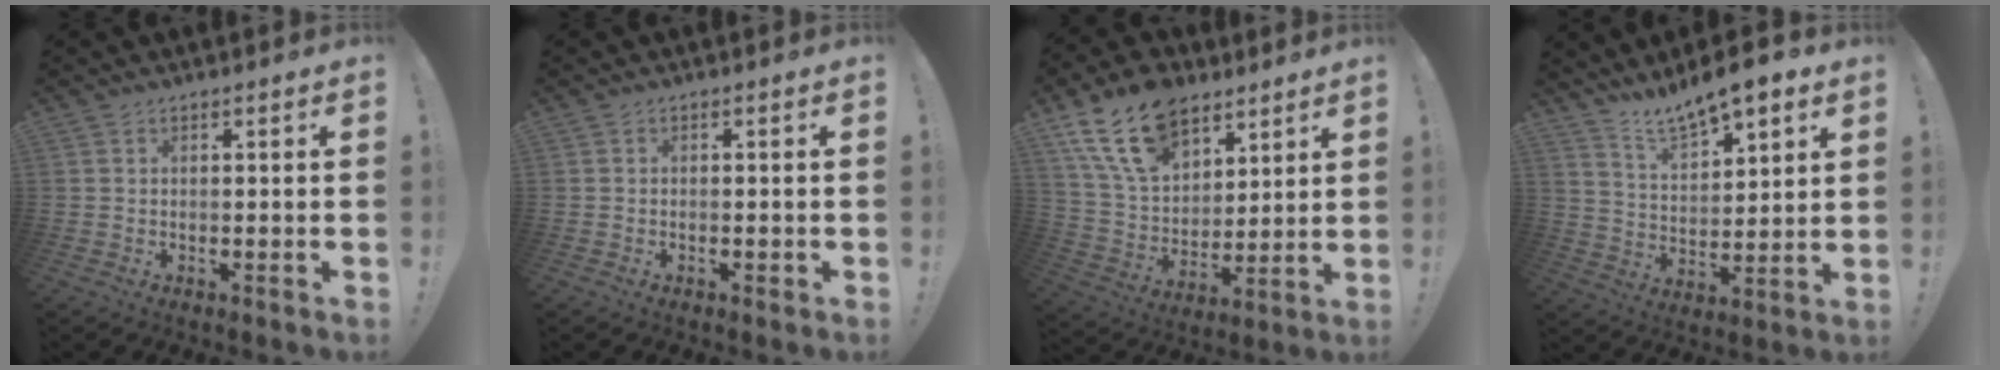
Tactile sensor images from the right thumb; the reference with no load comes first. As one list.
[{"total": 0.6, "force": [-0.2, 0.1, 0.5], "torque": [-0.001, -0.004, -0.004]}, {"total": 18.6, "force": [11.4, 11.6, 9.2], "torque": [-0.170, -0.063, 0.212]}, {"total": 10.6, "force": [9.4, 2.9, 4.1], "torque": [-0.084, -0.068, 0.168]}]